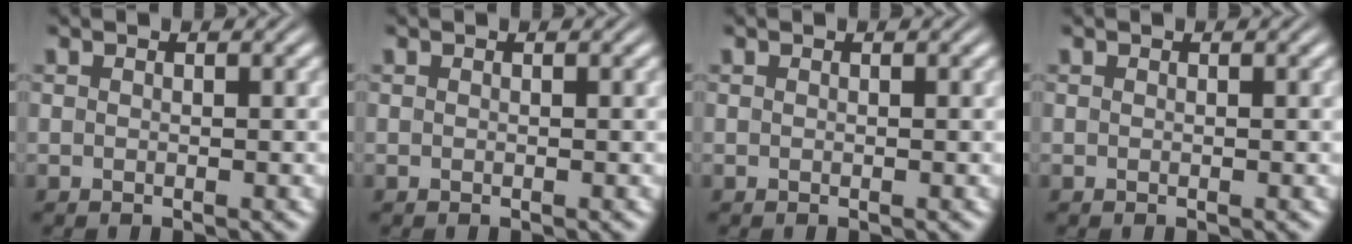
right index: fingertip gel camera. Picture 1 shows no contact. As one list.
[{"total": 0.0}, {"total": 0.0}, {"total": 0.0}]